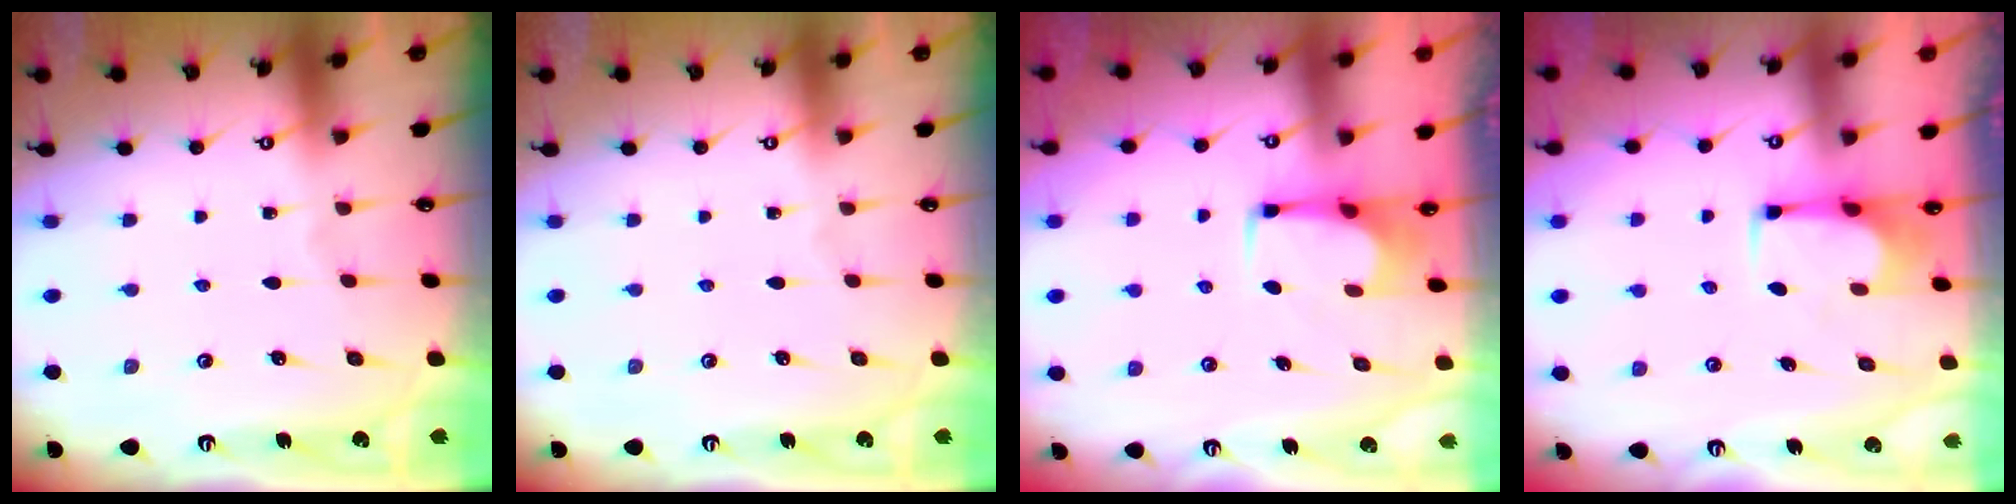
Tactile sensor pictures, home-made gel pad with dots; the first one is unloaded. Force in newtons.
{"total": 0.0}
{"total": 2.7, "press": 2.6, "slide": 0.4}
{"total": 6.0, "press": 6.0, "slide": 0.9}